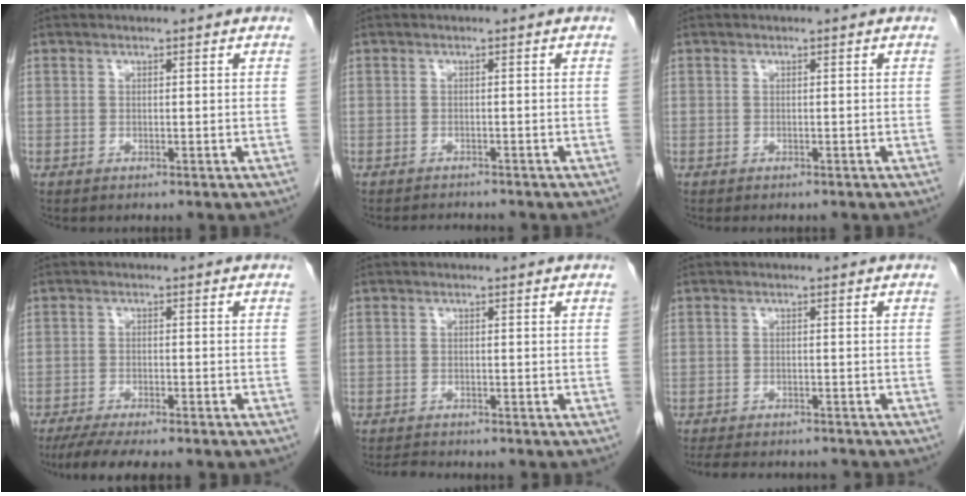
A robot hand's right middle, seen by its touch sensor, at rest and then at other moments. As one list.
[{"total": 2.4, "force": [-2.4, 0.1, 0.3], "torque": [-0.006, -0.010, -0.033]}, {"total": 1.3, "force": [-1.1, 0.5, 0.3], "torque": [-0.009, -0.002, -0.015]}, {"total": 10.1, "force": [-8.3, 1.5, 5.5], "torque": [-0.080, -0.013, -0.119]}, {"total": 2.0, "force": [-1.9, 0.0, 0.3], "torque": [-0.014, -0.012, -0.031]}, {"total": 8.8, "force": [-8.0, 2.1, 3.0], "torque": [-0.053, -0.007, -0.108]}]